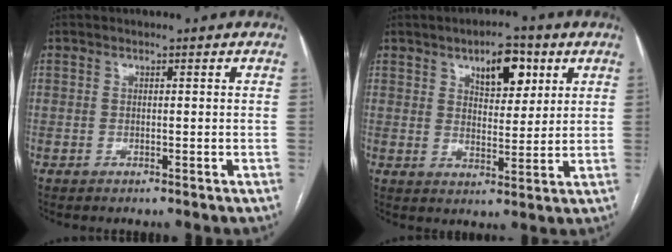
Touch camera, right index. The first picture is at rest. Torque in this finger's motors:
{"motor_torque": [0.54, 0.54, 0.07, 0.07]}